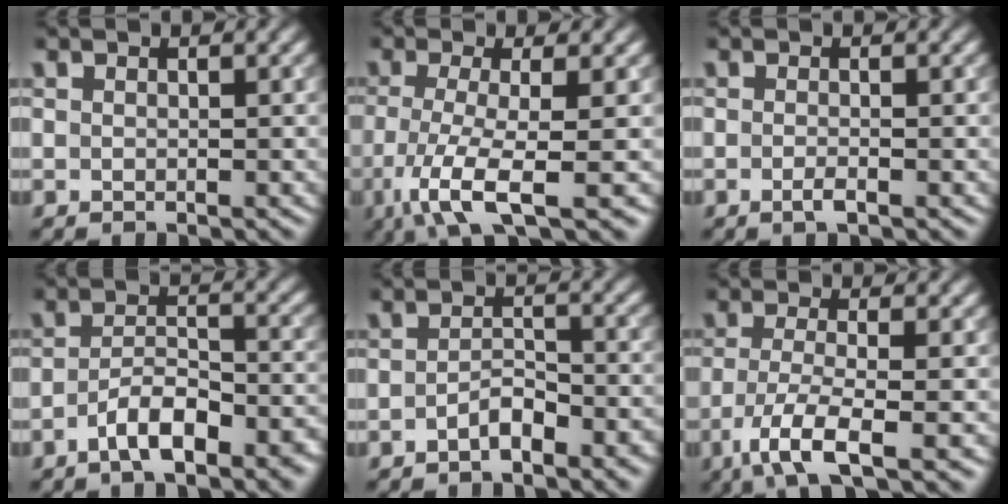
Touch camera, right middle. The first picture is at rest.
{"total": 7.0, "force": [-2.6, 1.7, 6.2], "torque": [-0.116, -0.015, -0.053]}
{"total": 1.1, "force": [-0.5, 0.3, 1.0], "torque": [-0.016, -0.002, -0.012]}
{"total": 5.1, "force": [-2.9, 1.8, 3.8], "torque": [-0.064, 0.002, -0.051]}
{"total": 2.5, "force": [-1.6, 0.9, 1.6], "torque": [-0.027, 0.008, -0.029]}
{"total": 5.1, "force": [-2.3, 1.2, 4.4], "torque": [-0.085, -0.012, -0.050]}